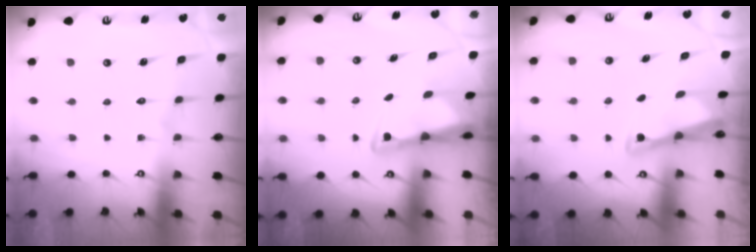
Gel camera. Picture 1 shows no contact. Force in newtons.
{"total": 3.0, "press": 2.9, "slide": 0.6}
{"total": 2.6, "press": 2.6, "slide": 0.1}